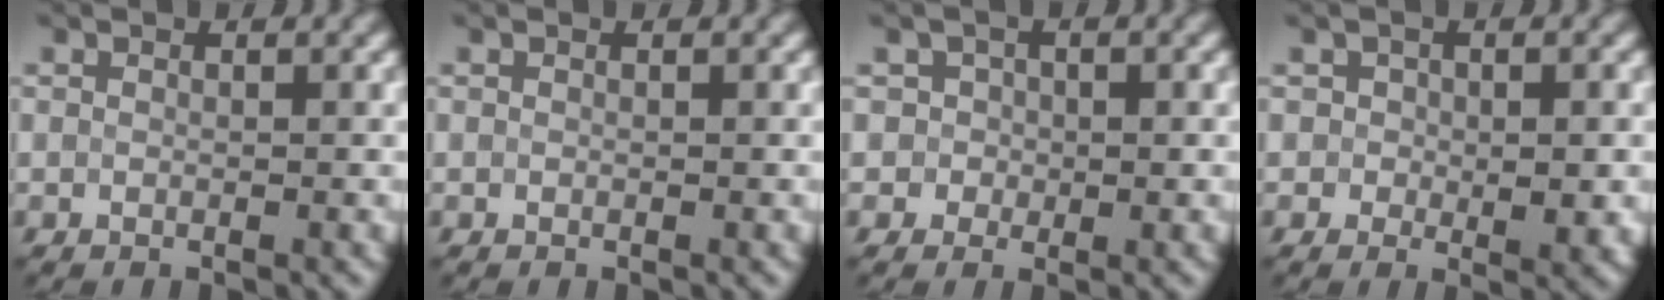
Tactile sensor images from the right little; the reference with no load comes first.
{"total": 0.0}
{"total": 1.1, "force": [0.0, 1.1, -0.1], "torque": [0.021, 0.004, 0.009]}
{"total": 2.2, "force": [-0.4, 1.4, 1.6], "torque": [-0.018, -0.001, -0.001]}